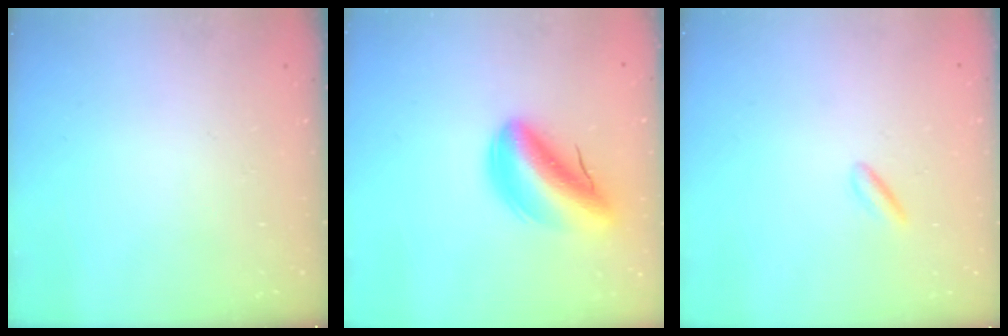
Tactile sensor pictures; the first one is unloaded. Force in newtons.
{"total": 11.9, "press": 11.3, "slide": 3.6}
{"total": 2.2, "press": 2.1, "slide": 0.8}